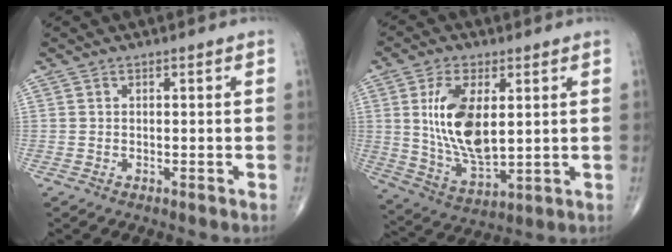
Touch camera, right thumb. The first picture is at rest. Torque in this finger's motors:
{"motor_torque": [1.32, 2.54, 1.58, 0.44, 0.55]}